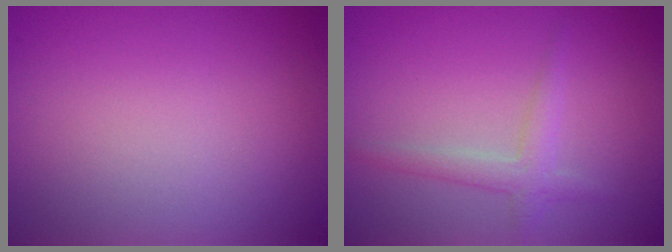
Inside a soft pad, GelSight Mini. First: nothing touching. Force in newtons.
{"total": 2.0, "press": 2.0, "slide": 0.1}